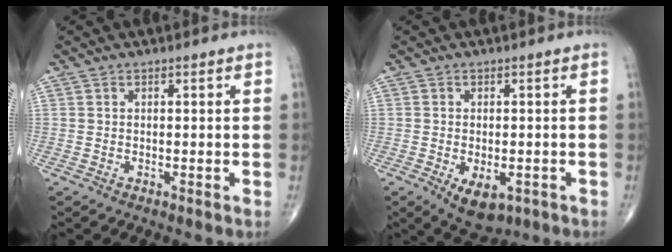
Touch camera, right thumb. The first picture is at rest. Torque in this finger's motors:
{"motor_torque": [-0.20, 0.44, 0.35, 0.27, 0.17]}